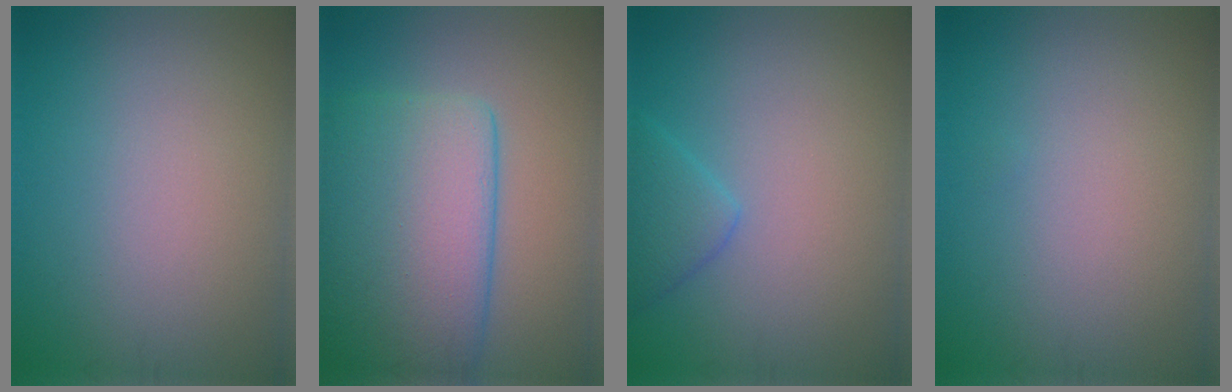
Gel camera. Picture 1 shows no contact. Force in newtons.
{"total": 10.9, "press": 10.9, "slide": 0.4}
{"total": 2.3, "press": 2.3, "slide": 0.3}
{"total": 0.0}